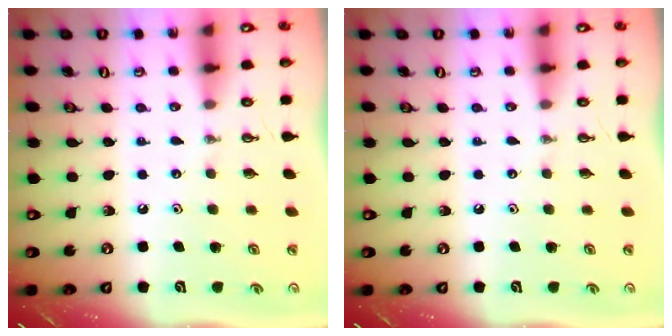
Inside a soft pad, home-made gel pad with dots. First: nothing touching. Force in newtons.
{"total": 0.0}